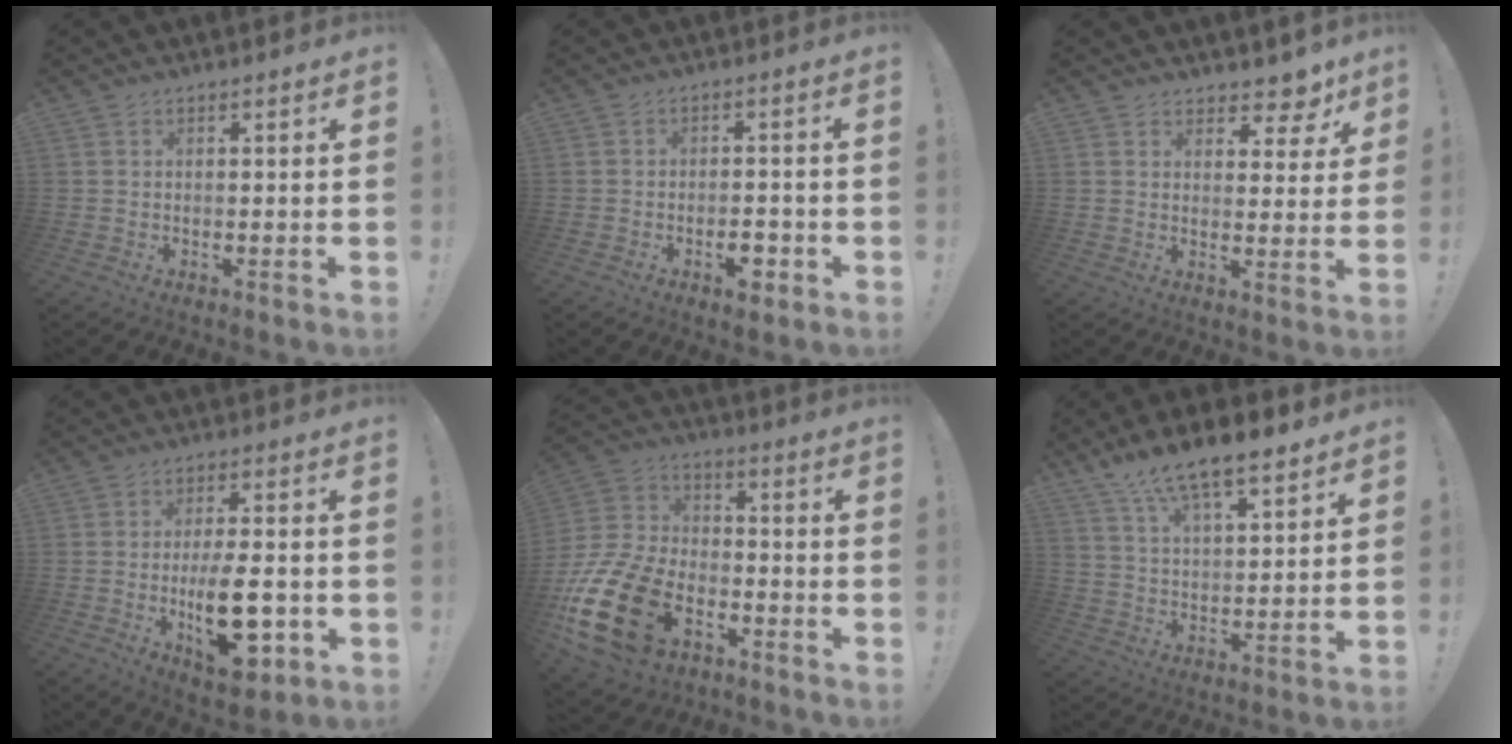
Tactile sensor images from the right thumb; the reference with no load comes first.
{"total": 4.9, "force": [-2.6, 2.6, 3.2], "torque": [-0.043, 0.017, -0.043]}
{"total": 6.7, "force": [5.4, 3.5, 1.7], "torque": [-0.001, -0.052, 0.098]}
{"total": 16.0, "force": [-4.0, 6.5, 14.1], "torque": [-0.231, 0.007, -0.059]}
{"total": 23.9, "force": [-10.4, 15.2, 15.2], "torque": [-0.303, 0.065, -0.167]}
{"total": 12.3, "force": [9.8, 3.8, 6.5], "torque": [-0.111, -0.065, 0.174]}